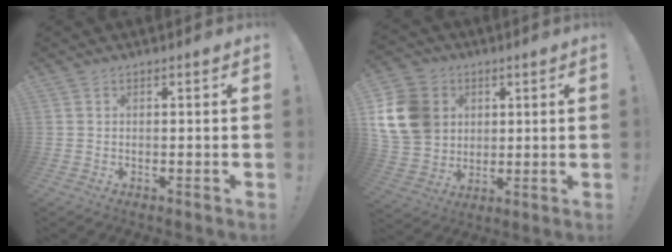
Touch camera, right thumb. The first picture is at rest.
{"total": 16.4, "force": [3.9, 13.7, 8.0], "torque": [-0.141, -0.007, 0.083]}